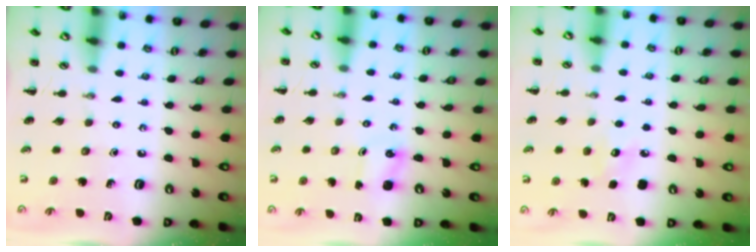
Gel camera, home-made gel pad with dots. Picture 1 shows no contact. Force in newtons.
{"total": 1.4, "press": 1.3, "slide": 0.2}
{"total": 6.2, "press": 5.9, "slide": 1.7}